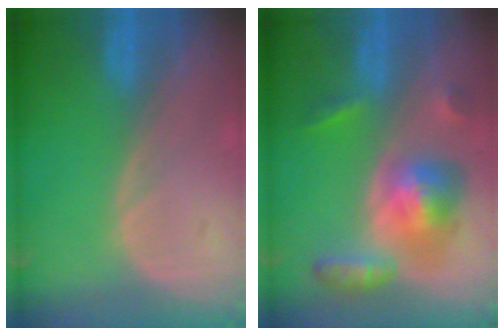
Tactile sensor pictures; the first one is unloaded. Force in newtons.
{"total": 7.9, "press": 7.9, "slide": 0.6}